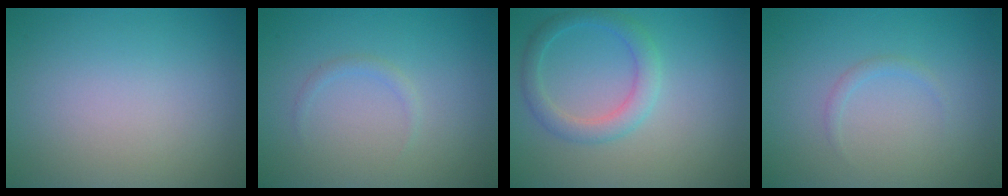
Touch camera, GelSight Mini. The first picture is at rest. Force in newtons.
{"total": 0.7, "press": 0.7, "slide": 0.1}
{"total": 2.7, "press": 2.7, "slide": 0.2}
{"total": 0.8, "press": 0.8, "slide": 0.1}